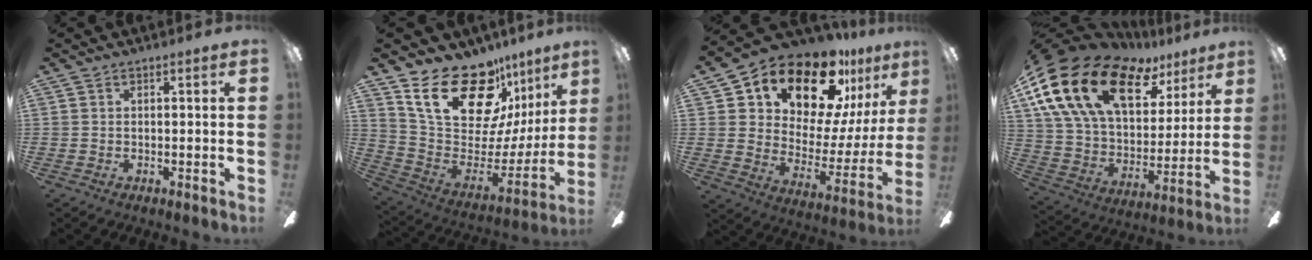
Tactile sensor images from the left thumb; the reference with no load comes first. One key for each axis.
{"total": 26.1, "fx": 16.8, "fy": 13.0, "fz": 15.2, "tx": -0.250, "ty": -0.113, "tz": 0.317}
{"total": 20.1, "fx": 16.0, "fy": 8.5, "fz": 8.6, "tx": -0.153, "ty": -0.114, "tz": 0.278}
{"total": 24.0, "fx": 13.2, "fy": 13.0, "fz": 15.2, "tx": -0.295, "ty": -0.065, "tz": 0.240}